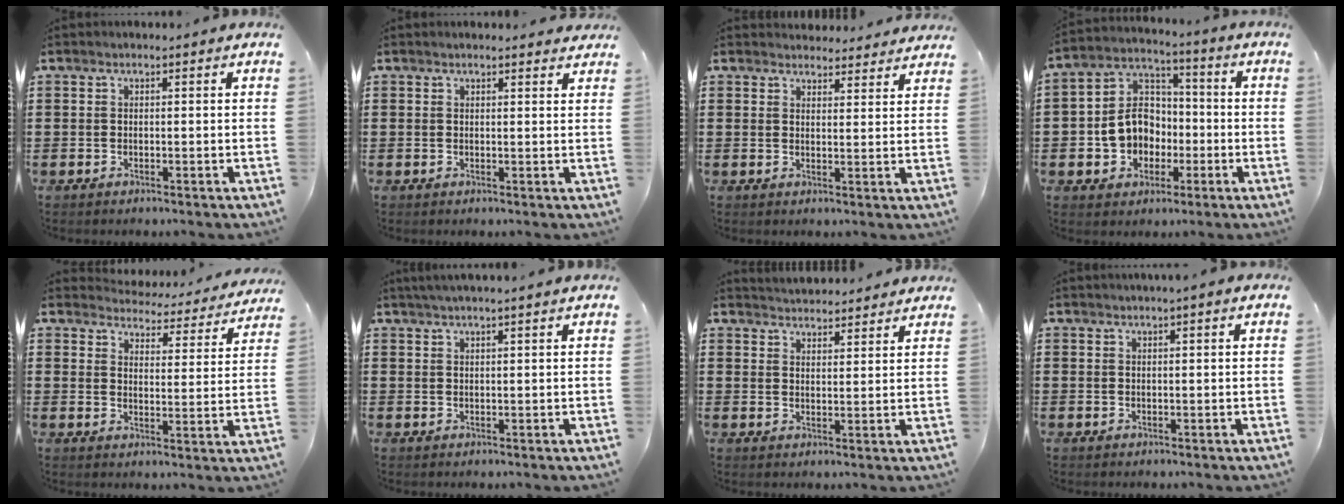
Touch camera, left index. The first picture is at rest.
{"total": 1.1, "force": [1.0, 0.3, 0.2], "torque": [-0.006, 0.003, 0.019]}
{"total": 3.2, "force": [3.2, 0.7, 0.0], "torque": [-0.002, -0.015, 0.059]}
{"total": 8.6, "force": [-2.0, 7.6, 3.6], "torque": [-0.103, 0.019, -0.038]}
{"total": 4.3, "force": [4.3, 0.3, 0.0], "torque": [-0.019, -0.038, 0.070]}
{"total": 1.4, "force": [1.1, -0.2, 0.9], "torque": [-0.017, 0.000, 0.020]}
{"total": 3.5, "force": [3.5, 0.1, 0.0], "torque": [-0.009, -0.012, 0.064]}
{"total": 1.0, "force": [0.7, -0.1, 0.7], "torque": [-0.013, -0.001, 0.013]}